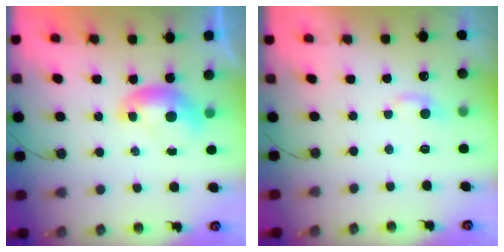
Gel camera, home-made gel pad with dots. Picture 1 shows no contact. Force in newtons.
{"total": 1.8, "press": 1.7, "slide": 0.6}